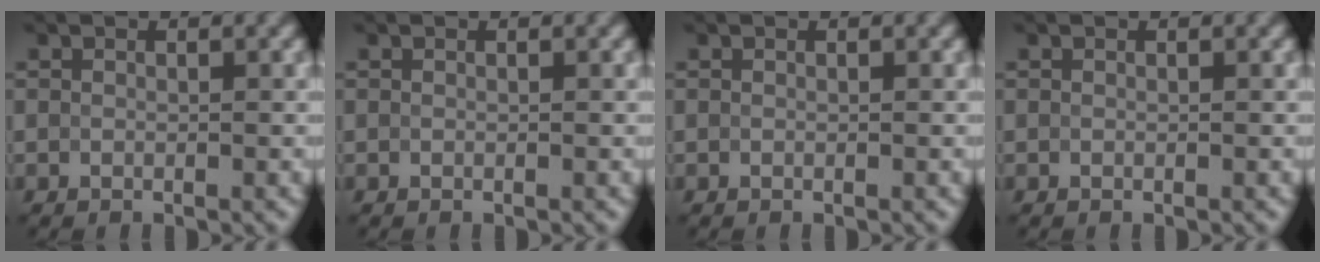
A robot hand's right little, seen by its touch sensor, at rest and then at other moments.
{"total": 0.0}
{"total": 0.0}
{"total": 0.0}